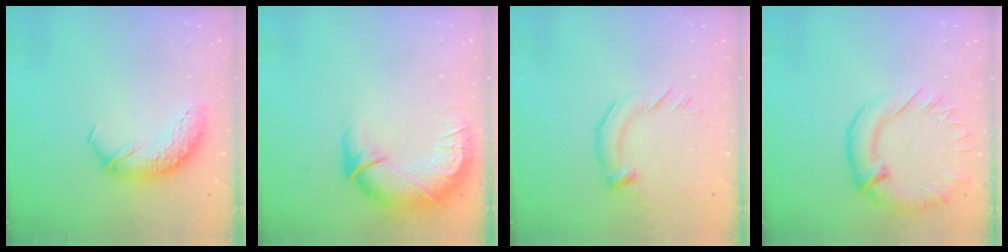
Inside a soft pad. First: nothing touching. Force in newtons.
{"total": 3.0, "press": 0.1, "slide": 3.0}
{"total": 1.9, "press": 1.6, "slide": 1.1}
{"total": 4.3, "press": 3.5, "slide": 2.4}